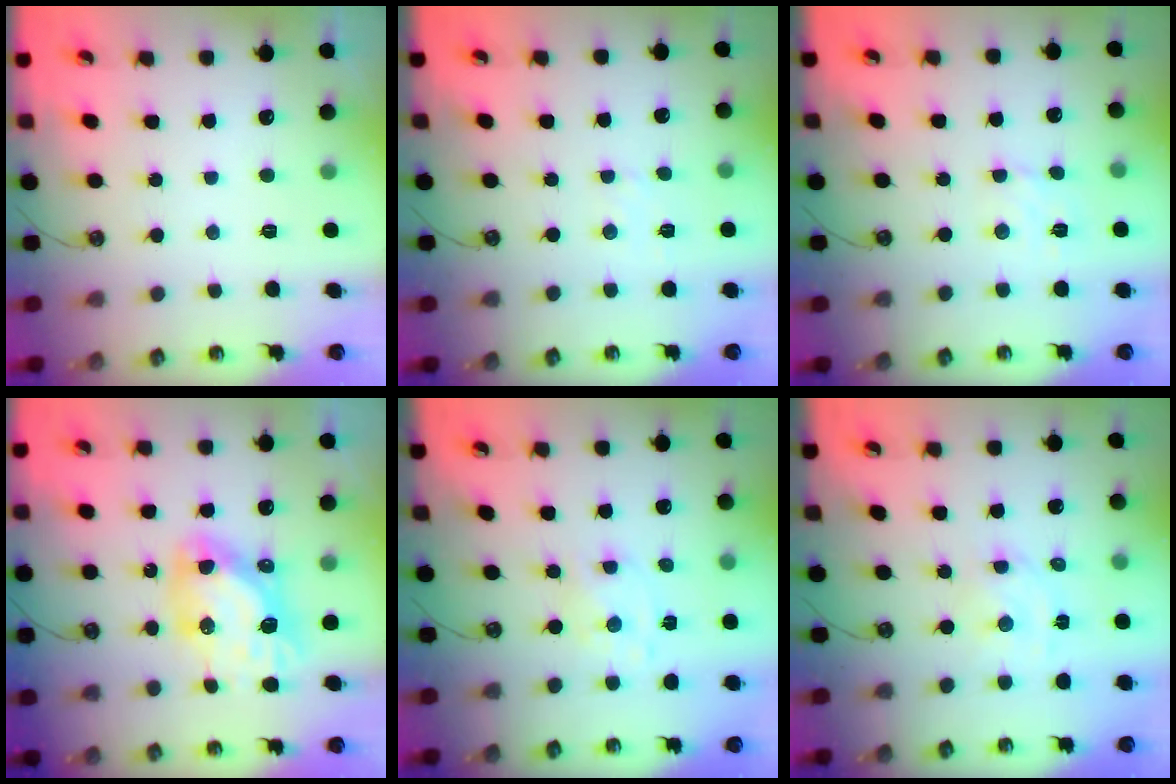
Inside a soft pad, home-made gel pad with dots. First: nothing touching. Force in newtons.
{"total": 2.2, "press": 2.2, "slide": 0.3}
{"total": 2.9, "press": 2.8, "slide": 0.5}
{"total": 13.4, "press": 13.3, "slide": 1.5}
{"total": 1.8, "press": 1.8, "slide": 0.2}
{"total": 3.4, "press": 3.4, "slide": 0.4}